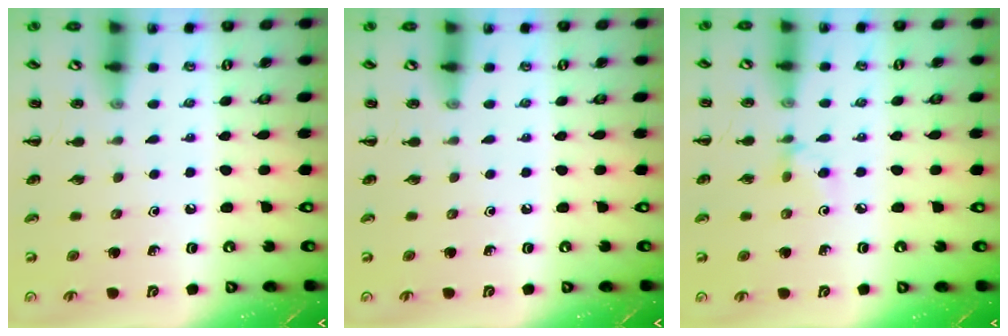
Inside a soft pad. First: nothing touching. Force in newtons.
{"total": 0.0}
{"total": 4.3, "press": 4.0, "slide": 1.5}